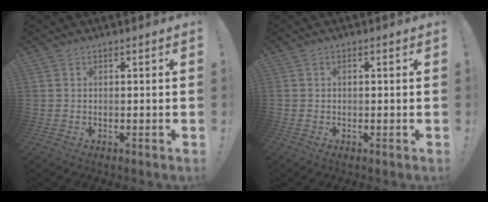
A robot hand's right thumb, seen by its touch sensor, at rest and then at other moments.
{"total": 0.6, "force": [-0.2, 0.5, 0.3], "torque": [-0.012, 0.006, -0.002]}